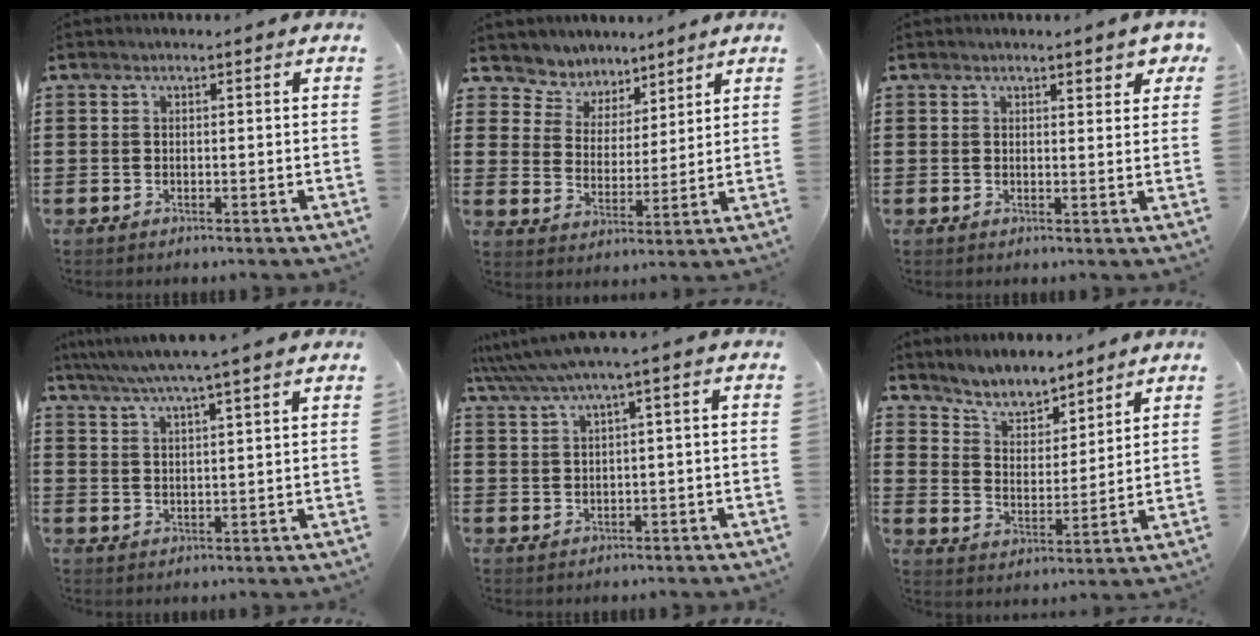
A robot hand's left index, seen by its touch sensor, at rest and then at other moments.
{"total": 5.5, "force": [4.7, 2.8, -1.0], "torque": [-0.021, -0.030, 0.083]}
{"total": 2.2, "force": [1.9, 0.6, 1.1], "torque": [-0.011, -0.003, 0.030]}
{"total": 5.0, "force": [4.1, -0.5, 2.7], "torque": [-0.065, -0.017, 0.070]}
{"total": 3.3, "force": [1.2, -0.1, 3.1], "torque": [-0.069, -0.011, 0.014]}
{"total": 5.6, "force": [5.4, 1.4, 0.8], "torque": [-0.044, -0.029, 0.095]}